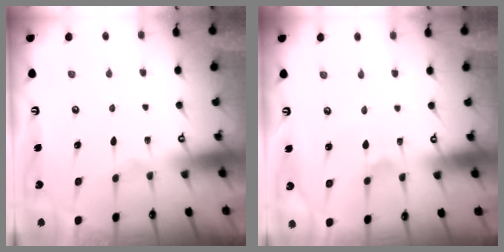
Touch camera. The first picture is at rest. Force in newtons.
{"total": 1.8, "press": 1.8, "slide": 0.4}